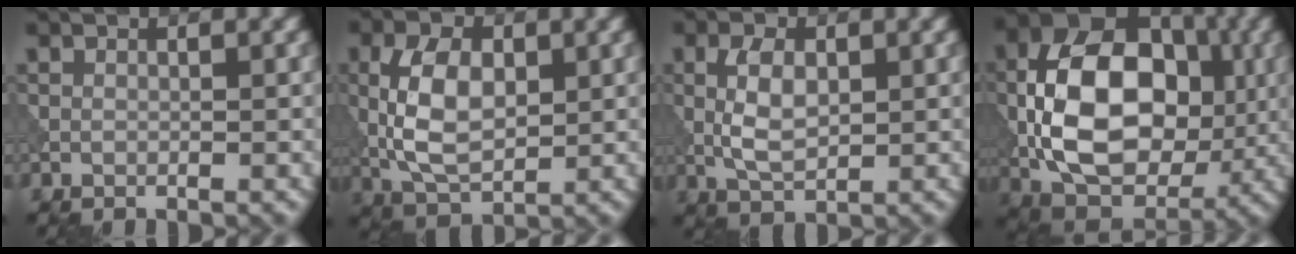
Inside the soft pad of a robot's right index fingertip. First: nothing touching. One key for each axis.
{"total": 6.4, "fx": 0.4, "fy": 3.6, "fz": 5.2, "tx": -0.108, "ty": 0.004, "tz": 0.007}
{"total": 4.0, "fx": 0.4, "fy": 2.1, "fz": 3.4, "tx": -0.073, "ty": 0.003, "tz": 0.010}
{"total": 13.4, "fx": -0.6, "fy": 8.8, "fz": 10.1, "tx": -0.178, "ty": 0.011, "tz": -0.018}